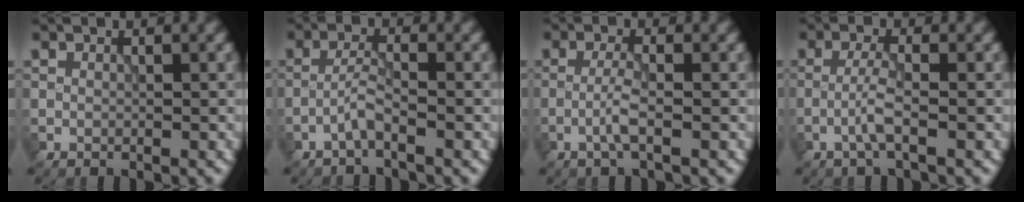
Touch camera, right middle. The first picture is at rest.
{"total": 1.9, "force": [-1.3, 0.1, 1.4], "torque": [-0.028, 0.009, -0.031]}
{"total": 2.0, "force": [-0.8, 0.2, 1.8], "torque": [-0.039, 0.006, -0.021]}
{"total": 2.2, "force": [-0.9, 0.2, 2.0], "torque": [-0.042, 0.009, -0.025]}